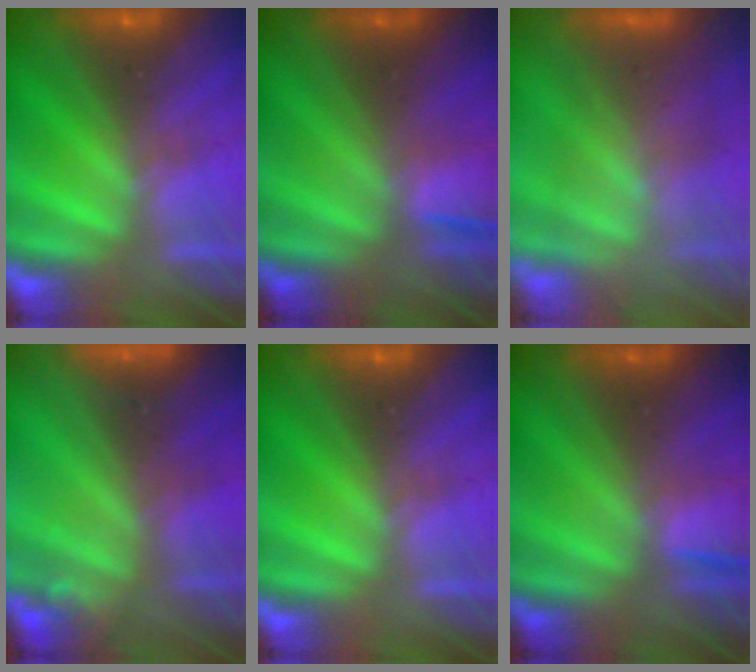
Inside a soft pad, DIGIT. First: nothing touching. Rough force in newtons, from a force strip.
{"total": 1.4}
{"total": 4.5}
{"total": 5.2}
{"total": 0.0}
{"total": 1.4}